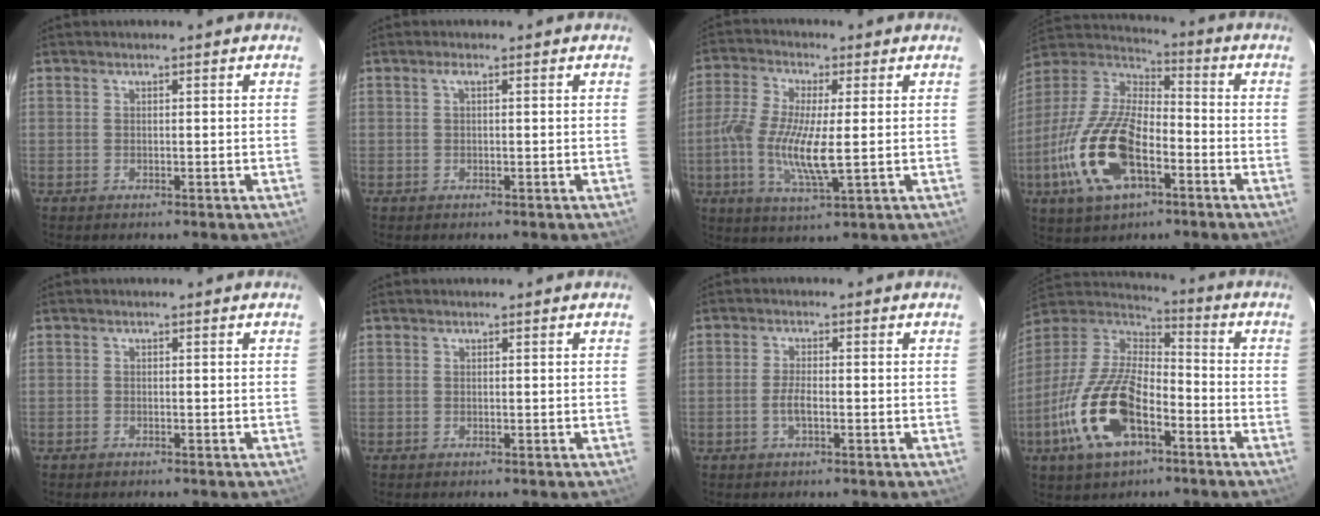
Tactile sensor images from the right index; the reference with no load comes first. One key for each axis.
{"total": 0.9, "fx": 0.3, "fy": 0.1, "fz": 0.9, "tx": -0.015, "ty": 0.005, "tz": 0.003}
{"total": 11.2, "fx": -1.1, "fy": 2.6, "fz": 10.9, "tx": -0.223, "ty": -0.008, "tz": -0.026}
{"total": 20.0, "fx": -7.7, "fy": 9.4, "fz": 16.0, "tx": -0.344, "ty": -0.019, "tz": -0.146}
{"total": 0.7, "fx": -0.6, "fy": 0.4, "fz": 0.1, "tx": -0.003, "ty": 0.001, "tz": -0.010}
{"total": 0.0}
{"total": 2.8, "fx": -1.0, "fy": 0.8, "fz": 2.5, "tx": -0.054, "ty": 0.001, "tz": -0.020}
{"total": 20.1, "fx": -8.7, "fy": 9.6, "fz": 15.4, "tx": -0.326, "ty": -0.022, "tz": -0.162}